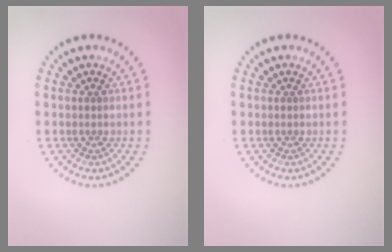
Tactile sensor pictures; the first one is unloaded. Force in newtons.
{"total": 0.0}